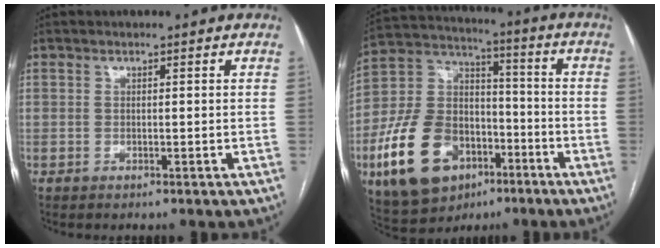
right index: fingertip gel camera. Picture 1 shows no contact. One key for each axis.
{"total": 18.4, "fx": -7.9, "fy": 12.3, "fz": 11.2, "tx": -0.243, "ty": 0.025, "tz": -0.130}